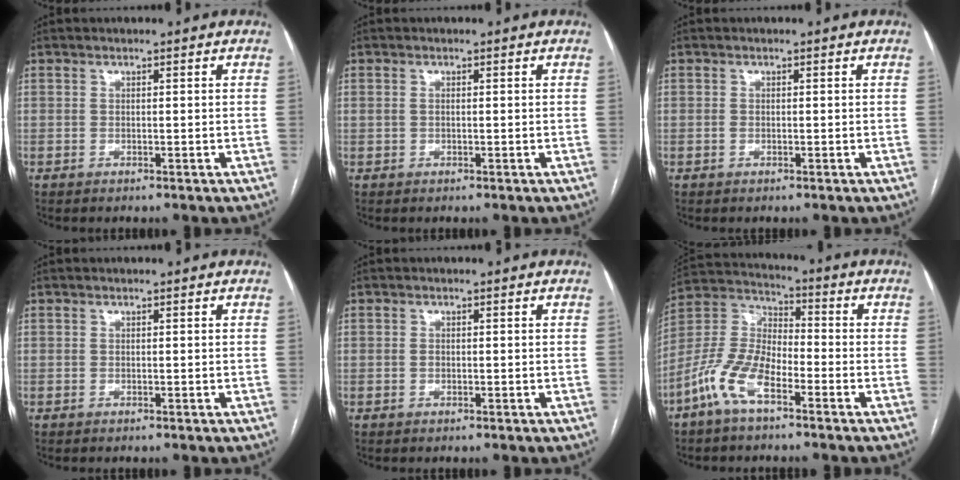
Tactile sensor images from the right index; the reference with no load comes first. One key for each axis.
{"total": 0.9, "fx": 0.0, "fy": 0.6, "fz": 0.7, "tx": -0.021, "ty": 0.011, "tz": 0.003}
{"total": 0.6, "fx": -0.2, "fy": 0.4, "fz": 0.5, "tx": -0.012, "ty": 0.000, "tz": -0.003}
{"total": 0.0}
{"total": 0.9, "fx": -0.2, "fy": 0.6, "fz": 0.6, "tx": -0.012, "ty": 0.002, "tz": -0.003}
{"total": 10.6, "fx": -5.8, "fy": 4.0, "fz": 7.9, "tx": -0.191, "ty": 0.008, "tz": -0.120}